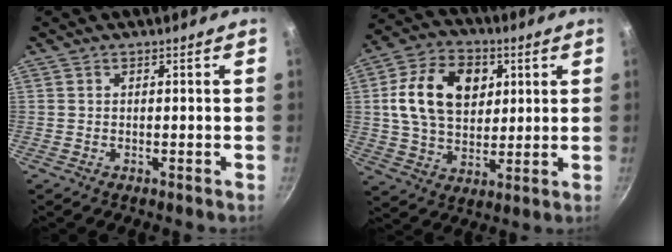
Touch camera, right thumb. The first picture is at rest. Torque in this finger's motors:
{"motor_torque": [0.90, 2.45, 0.77, -0.56, 0.15]}